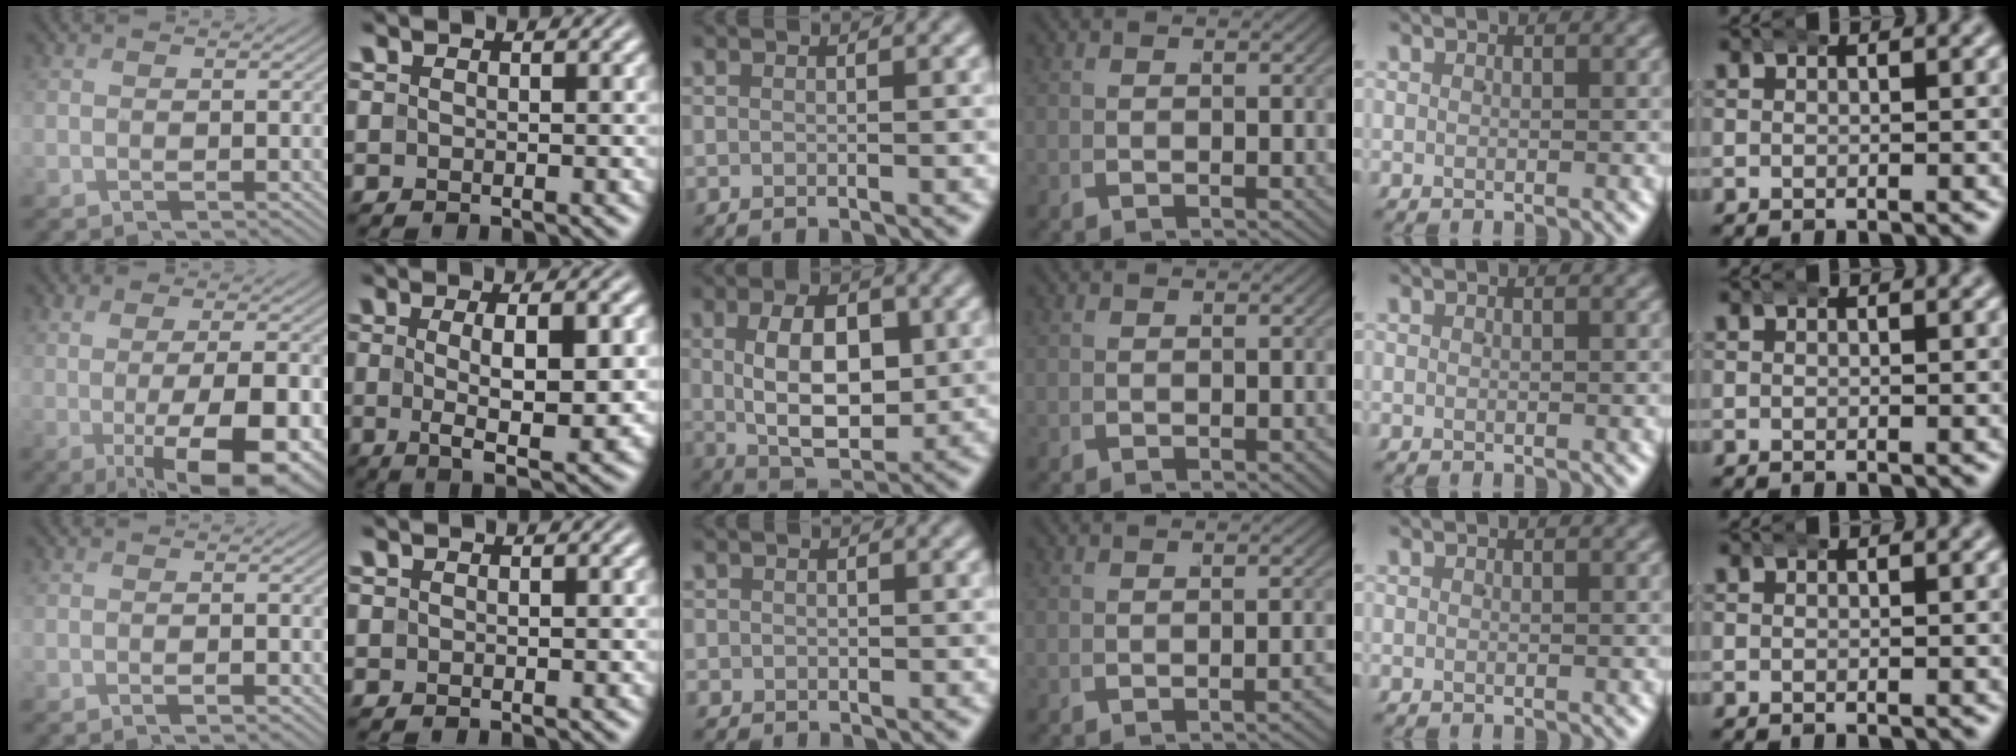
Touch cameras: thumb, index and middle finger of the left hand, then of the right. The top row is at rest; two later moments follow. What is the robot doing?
{"motion": "wrap", "object": "arm wrap"}